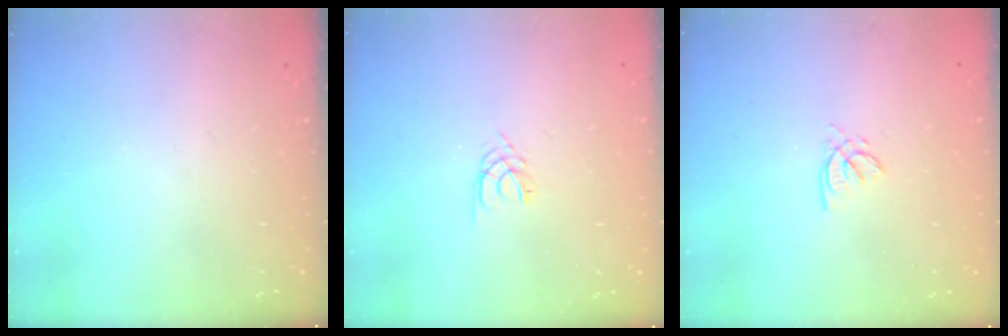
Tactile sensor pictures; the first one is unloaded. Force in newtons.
{"total": 2.4, "press": 2.4, "slide": 0.3}
{"total": 1.4, "press": 1.4, "slide": 0.2}